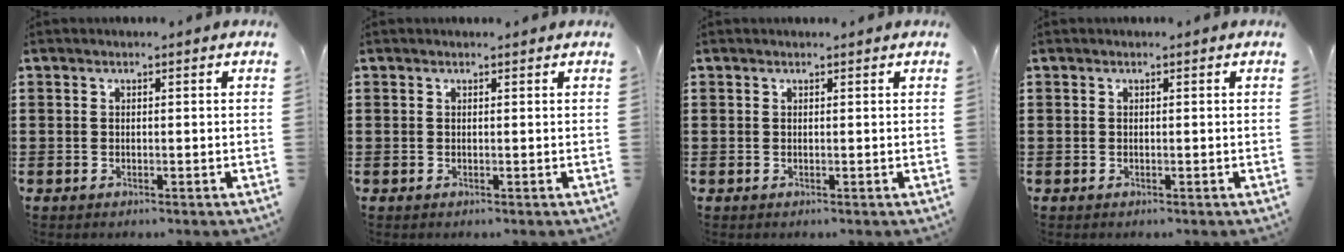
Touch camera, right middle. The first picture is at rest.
{"total": 0.0}
{"total": 0.0}
{"total": 0.0}